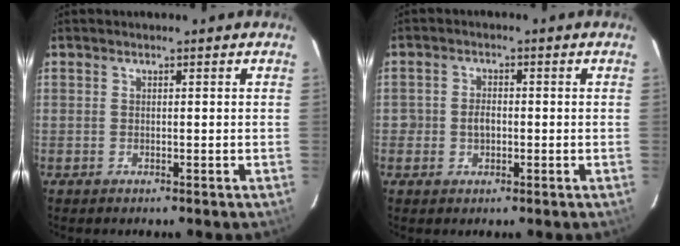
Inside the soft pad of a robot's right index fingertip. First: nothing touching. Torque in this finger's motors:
{"motor_torque": [-0.09, 0.05, -0.06, 0.01]}